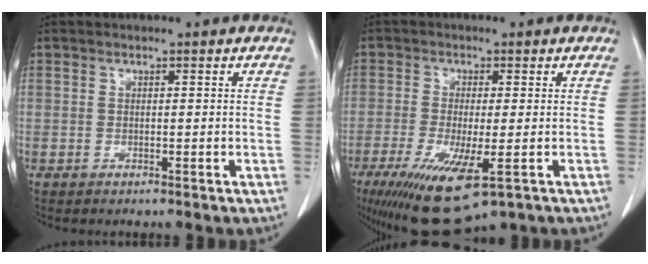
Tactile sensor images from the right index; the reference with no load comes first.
{"total": 11.7, "force": [-5.7, 2.7, 9.9], "torque": [-0.177, -0.034, -0.086]}